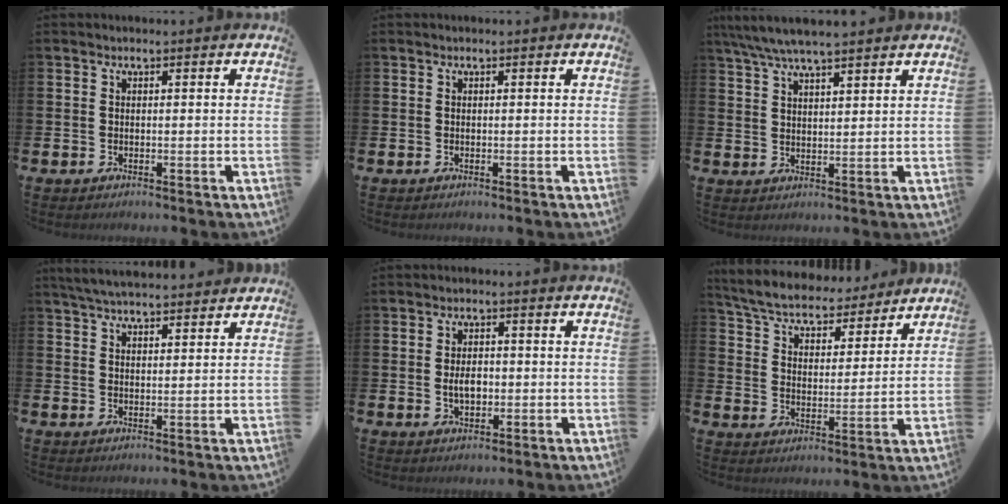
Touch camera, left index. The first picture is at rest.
{"total": 0.0}
{"total": 5.8, "force": [5.3, 0.5, 2.3], "torque": [-0.067, -0.012, 0.098]}
{"total": 4.8, "force": [4.6, 0.5, 1.0], "torque": [-0.039, -0.013, 0.087]}
{"total": 3.1, "force": [-0.2, 1.9, 2.4], "torque": [-0.031, -0.001, -0.008]}
{"total": 6.4, "force": [6.0, 1.6, 1.3], "torque": [-0.063, -0.044, 0.103]}